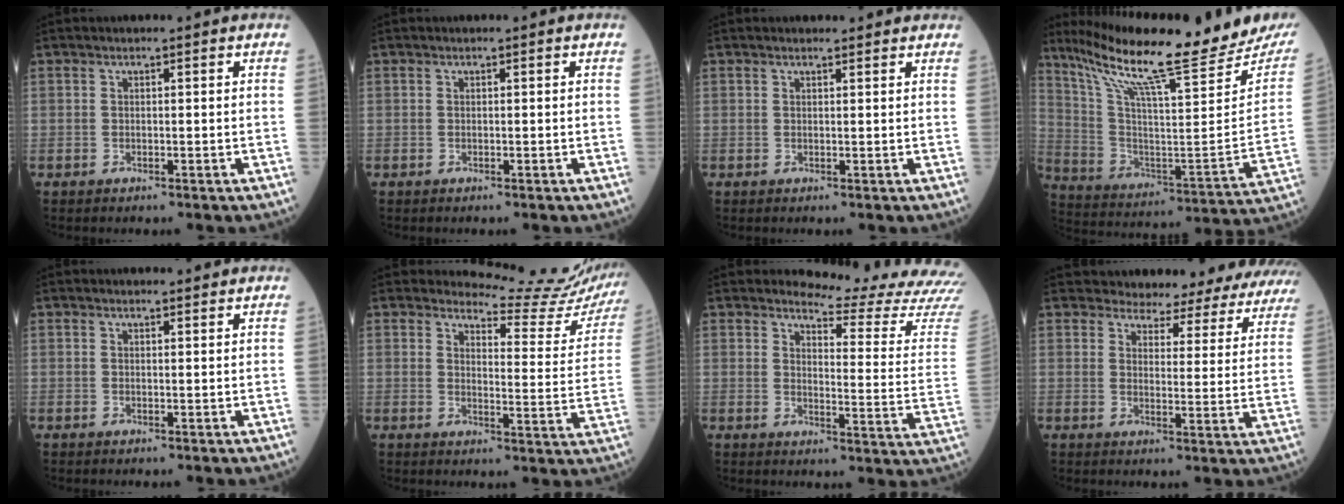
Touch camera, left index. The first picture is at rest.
{"total": 0.0}
{"total": 2.4, "force": [2.3, 0.6, 0.5], "torque": [-0.014, 0.010, 0.023]}
{"total": 28.0, "force": [23.7, 2.1, 14.8], "torque": [-0.261, -0.060, 0.346]}
{"total": 2.2, "force": [2.2, 0.3, 0.4], "torque": [-0.012, 0.004, 0.027]}
{"total": 13.4, "force": [13.3, -0.2, 0.5], "torque": [0.000, -0.108, 0.139]}
{"total": 16.5, "force": [16.2, -0.9, 3.2], "torque": [-0.041, -0.157, 0.170]}
{"total": 21.4, "force": [20.4, 4.5, 4.8], "torque": [-0.038, -0.077, 0.214]}